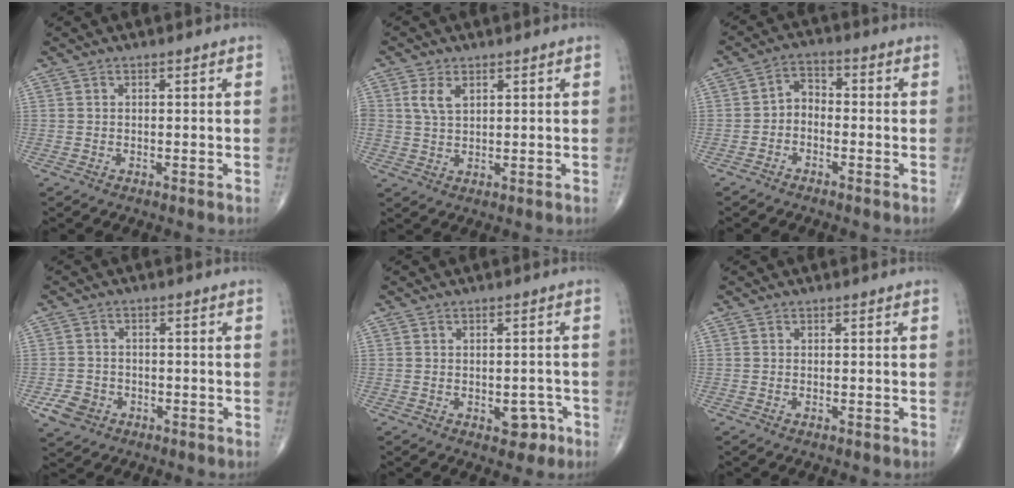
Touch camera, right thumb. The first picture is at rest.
{"total": 4.0, "force": [1.6, 2.4, 2.7], "torque": [-0.049, -0.003, 0.035]}
{"total": 3.9, "force": [-1.5, 2.7, 2.3], "torque": [-0.025, 0.028, -0.041]}
{"total": 3.8, "force": [-1.5, 3.2, 1.5], "torque": [-0.023, 0.005, -0.021]}
{"total": 3.7, "force": [-1.6, 2.3, 2.4], "torque": [-0.010, 0.013, -0.017]}
{"total": 0.0}